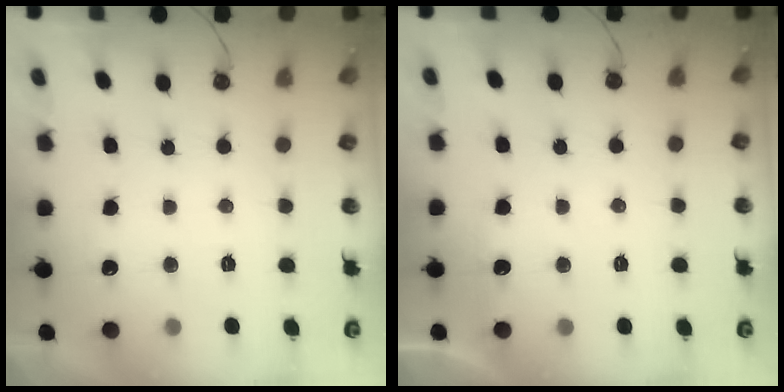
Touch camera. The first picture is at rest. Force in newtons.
{"total": 2.4, "press": 2.3, "slide": 0.4}